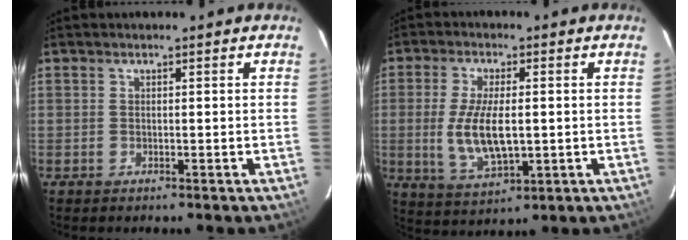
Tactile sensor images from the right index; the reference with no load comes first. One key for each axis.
{"total": 10.5, "fx": -0.6, "fy": 4.3, "fz": 9.6, "tx": -0.193, "ty": -0.011, "tz": -0.004}